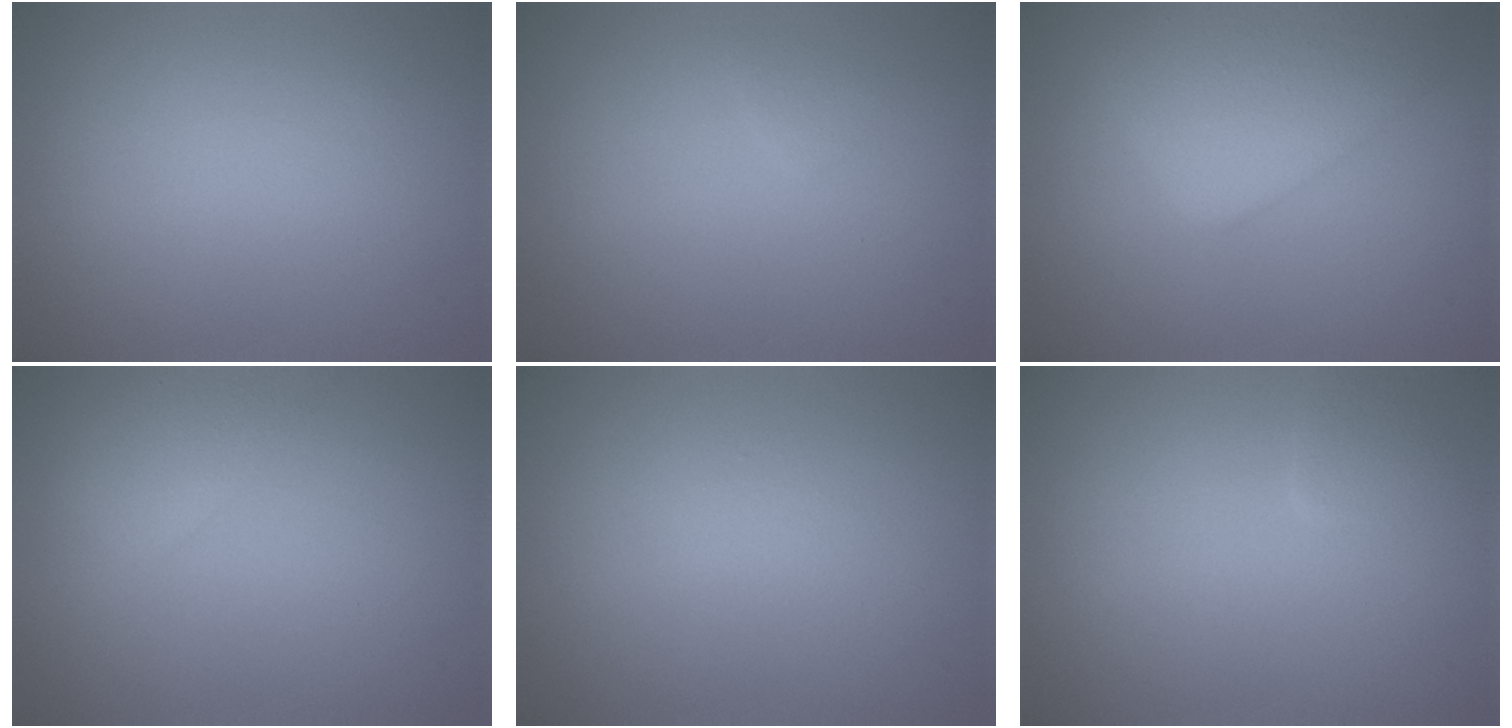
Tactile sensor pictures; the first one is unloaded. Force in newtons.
{"total": 0.6, "press": 0.6, "slide": 0.0}
{"total": 4.9, "press": 4.9, "slide": 0.2}
{"total": 2.9, "press": 2.9, "slide": 0.1}
{"total": 0.5, "press": 0.5, "slide": 0.1}
{"total": 1.0, "press": 1.0, "slide": 0.0}